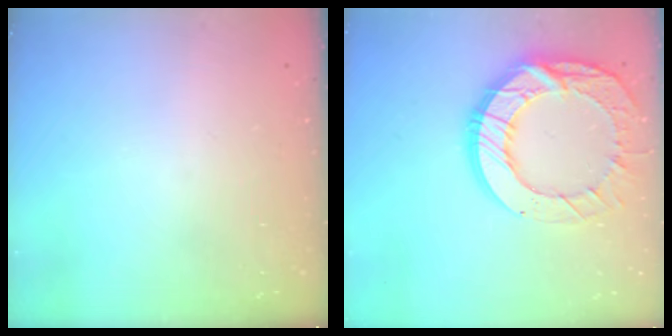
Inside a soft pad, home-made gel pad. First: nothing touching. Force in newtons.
{"total": 19.8, "press": 19.7, "slide": 1.7}